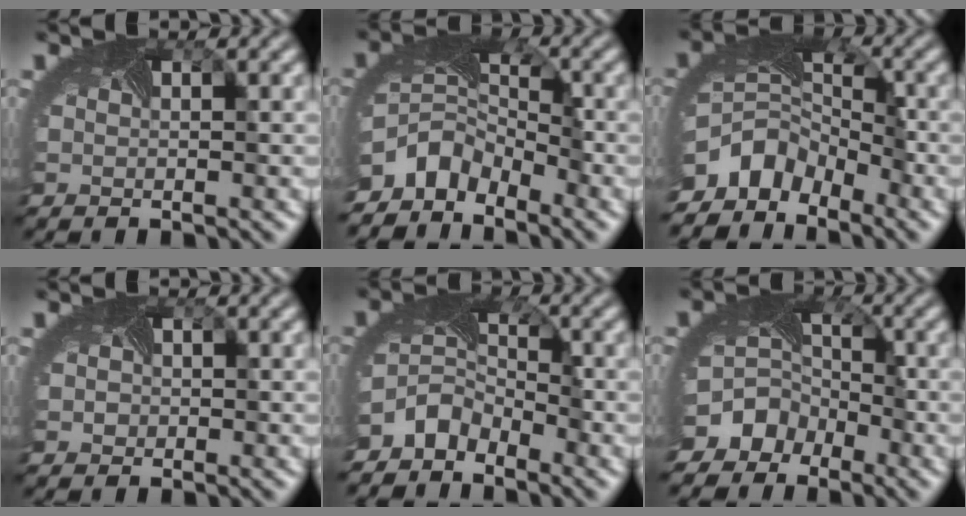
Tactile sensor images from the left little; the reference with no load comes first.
{"total": 5.2, "force": [-4.0, 2.7, 1.6], "torque": [-0.027, -0.009, -0.085]}
{"total": 6.6, "force": [-4.8, 3.9, 2.3], "torque": [-0.042, -0.013, -0.091]}
{"total": 1.1, "force": [0.1, 1.1, 0.1], "torque": [-0.001, -0.003, -0.005]}
{"total": 3.9, "force": [-3.3, 2.0, 0.9], "torque": [-0.023, -0.007, -0.075]}
{"total": 8.0, "force": [-4.8, 6.2, 1.6], "torque": [-0.034, -0.016, -0.078]}